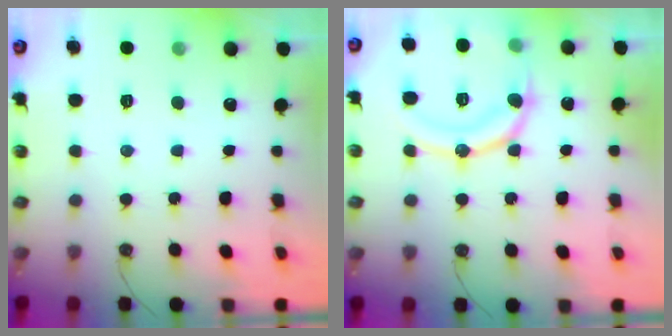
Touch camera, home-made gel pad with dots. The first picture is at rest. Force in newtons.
{"total": 15.3, "press": 15.2, "slide": 2.0}